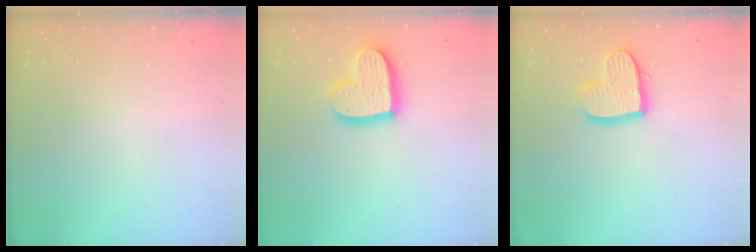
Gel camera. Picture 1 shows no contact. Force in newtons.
{"total": 16.2, "press": 16.1, "slide": 1.3}
{"total": 12.5, "press": 12.4, "slide": 1.1}